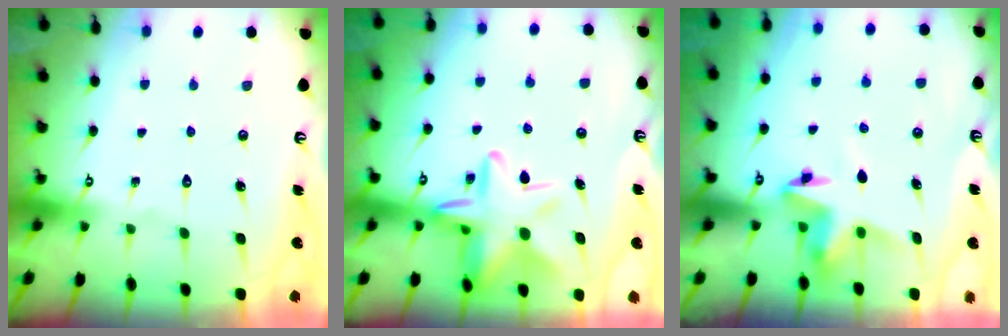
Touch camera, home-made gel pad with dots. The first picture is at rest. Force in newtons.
{"total": 15.2, "press": 15.1, "slide": 1.3}
{"total": 5.1, "press": 5.1, "slide": 0.2}